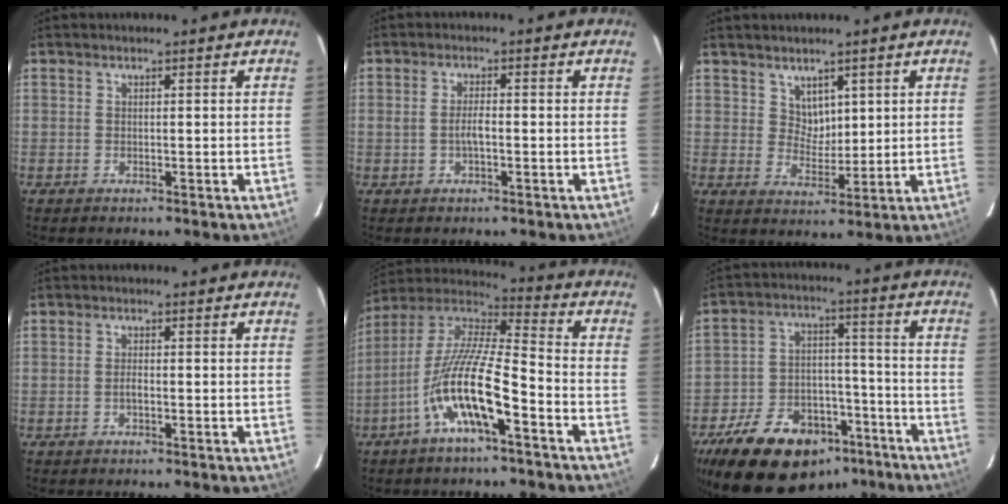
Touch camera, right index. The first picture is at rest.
{"total": 2.4, "force": [-0.6, 0.7, 2.2], "torque": [-0.044, 0.003, -0.012]}
{"total": 4.1, "force": [2.5, 3.0, 1.1], "torque": [-0.010, 0.003, 0.051]}
{"total": 1.3, "force": [-0.5, 0.4, 1.1], "torque": [-0.020, 0.000, -0.011]}
{"total": 15.4, "force": [-7.1, 2.9, 13.3], "torque": [-0.251, -0.012, -0.141]}
{"total": 22.6, "force": [-15.2, 12.7, 11.0], "torque": [-0.233, 0.032, -0.216]}